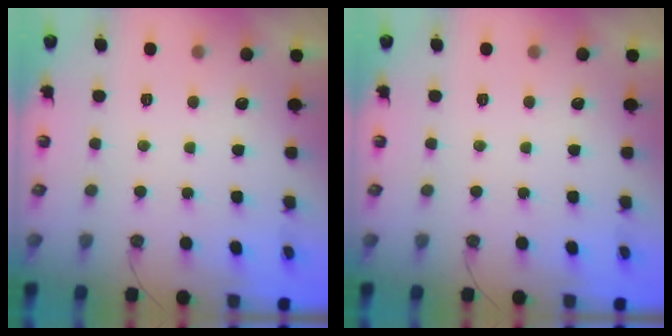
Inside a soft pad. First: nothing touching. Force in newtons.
{"total": 0.0}